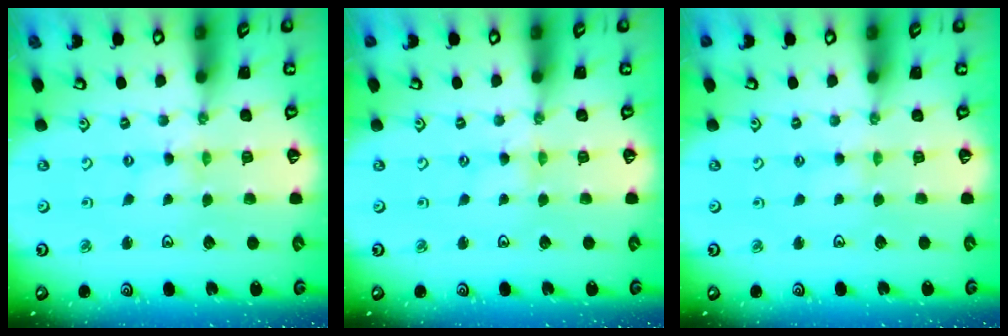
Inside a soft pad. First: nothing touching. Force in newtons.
{"total": 0.6, "press": 0.6, "slide": 0.1}
{"total": 2.1, "press": 2.1, "slide": 0.2}